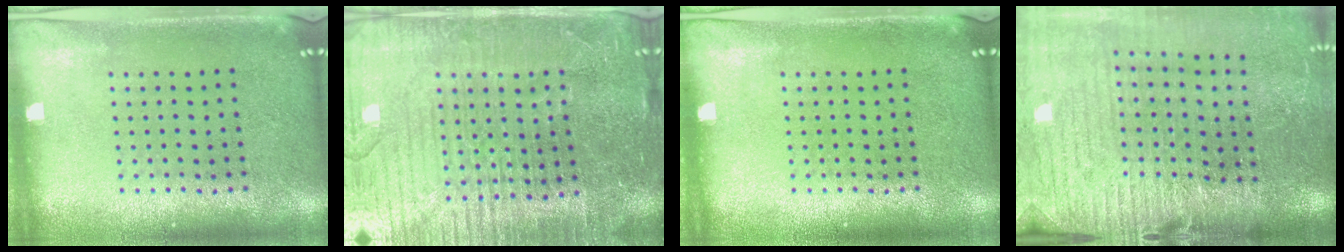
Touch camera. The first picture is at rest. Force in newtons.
{"total": 5.1, "press": 4.7, "slide": 2.0}
{"total": 0.0}
{"total": 3.9, "press": 3.5, "slide": 1.8}